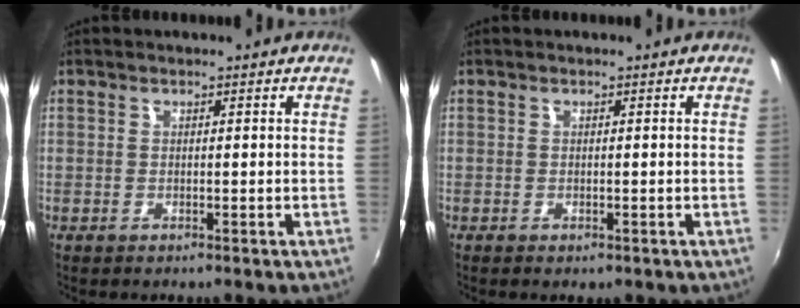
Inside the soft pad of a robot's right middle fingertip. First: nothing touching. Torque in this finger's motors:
{"motor_torque": [0.31, -0.24, 0.05, 0.01]}